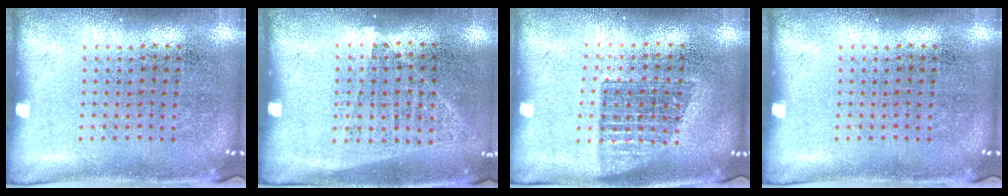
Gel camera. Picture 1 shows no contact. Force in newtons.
{"total": 1.0, "press": 0.9, "slide": 0.4}
{"total": 1.4, "press": 1.2, "slide": 0.8}
{"total": 0.0}